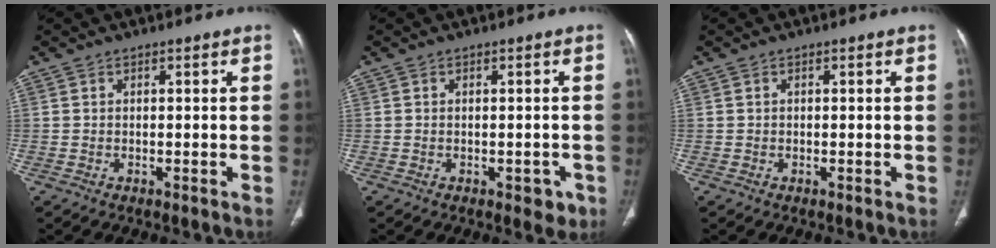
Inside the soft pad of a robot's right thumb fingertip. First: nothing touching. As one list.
[{"total": 2.7, "force": [-1.2, 1.7, 1.8], "torque": [-0.006, 0.004, -0.010]}, {"total": 0.0}]